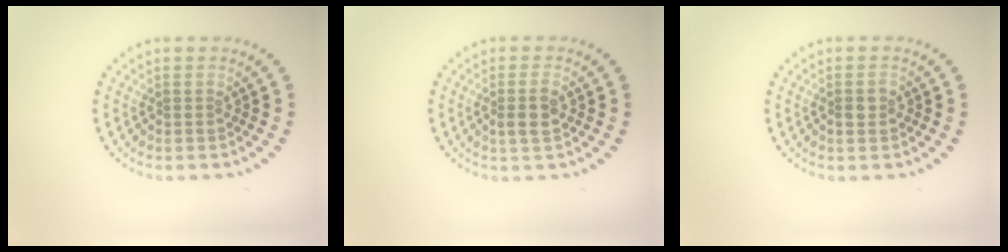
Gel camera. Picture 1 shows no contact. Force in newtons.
{"total": 1.8, "press": 1.7, "slide": 0.6}
{"total": 1.3, "press": 1.3, "slide": 0.3}